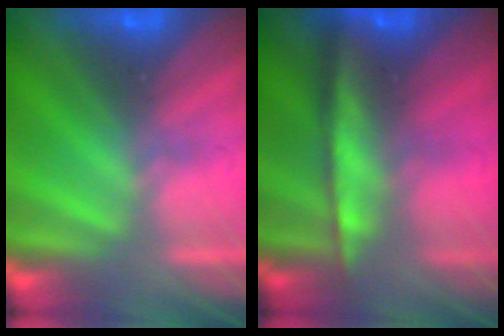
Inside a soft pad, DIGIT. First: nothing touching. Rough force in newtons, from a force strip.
{"total": 7.8}